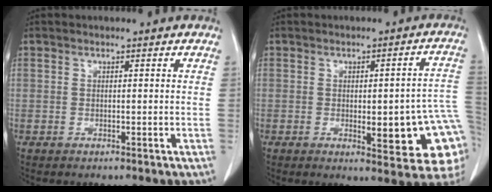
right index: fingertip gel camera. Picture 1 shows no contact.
{"total": 14.8, "force": [-3.0, 3.8, 14.0], "torque": [-0.114, 0.017, -0.017]}